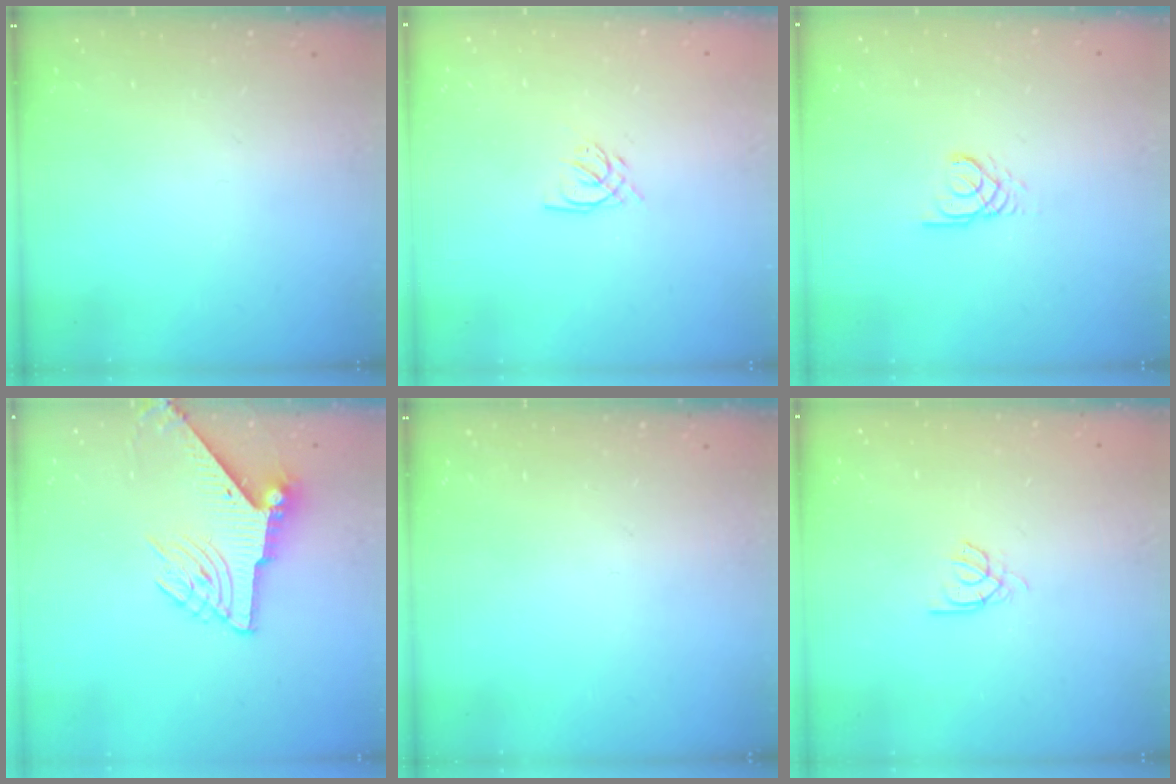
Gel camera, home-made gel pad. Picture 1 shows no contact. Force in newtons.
{"total": 3.3, "press": 3.3, "slide": 0.3}
{"total": 2.4, "press": 2.4, "slide": 0.4}
{"total": 7.4, "press": 7.3, "slide": 0.9}
{"total": 0.0}
{"total": 2.2, "press": 2.1, "slide": 0.4}